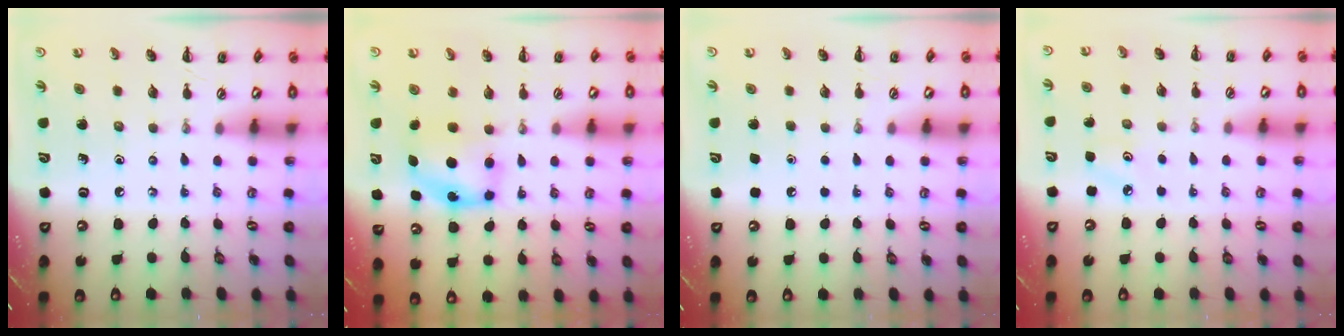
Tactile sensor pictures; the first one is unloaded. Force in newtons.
{"total": 6.2, "press": 6.2, "slide": 0.9}
{"total": 1.6, "press": 1.6, "slide": 0.1}
{"total": 5.8, "press": 5.6, "slide": 1.5}